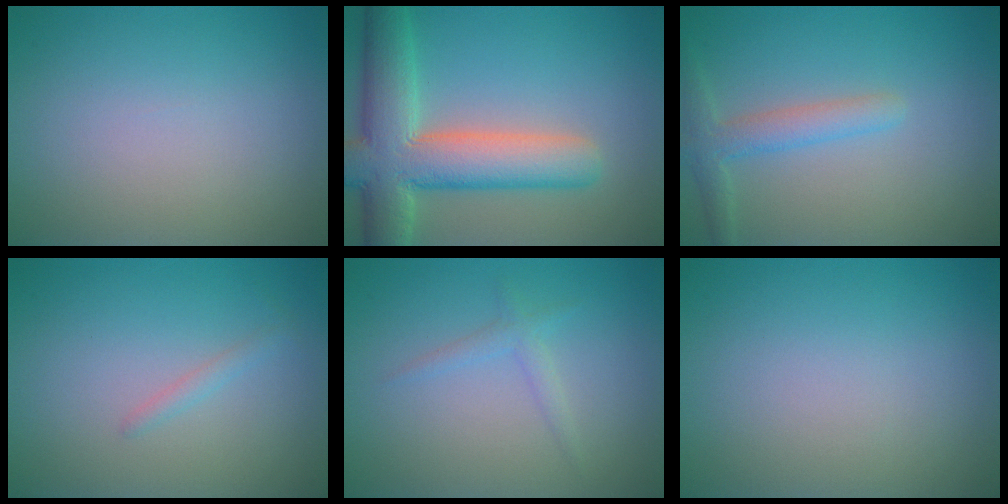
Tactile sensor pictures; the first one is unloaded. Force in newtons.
{"total": 9.5, "press": 9.4, "slide": 0.8}
{"total": 2.6, "press": 2.6, "slide": 0.2}
{"total": 0.8, "press": 0.8, "slide": 0.1}
{"total": 1.3, "press": 1.3, "slide": 0.1}
{"total": 0.0}